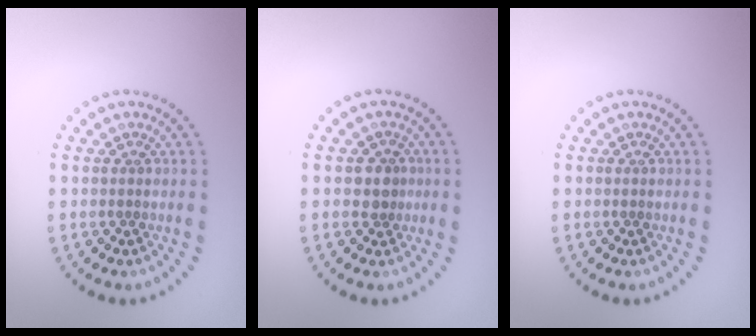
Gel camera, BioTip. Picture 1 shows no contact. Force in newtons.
{"total": 2.0, "press": 1.8, "slide": 1.1}
{"total": 0.0}